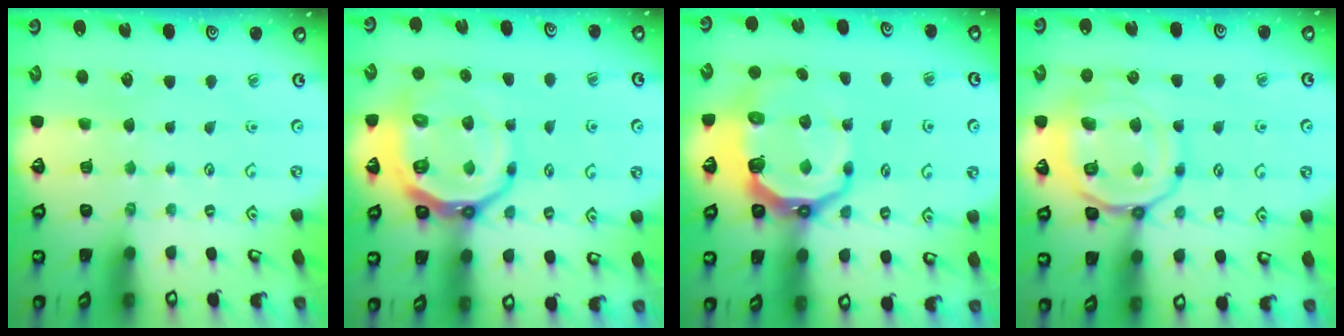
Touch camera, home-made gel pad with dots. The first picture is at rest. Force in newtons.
{"total": 16.4, "press": 15.9, "slide": 3.8}
{"total": 12.8, "press": 11.8, "slide": 4.8}
{"total": 16.1, "press": 16.1, "slide": 1.5}